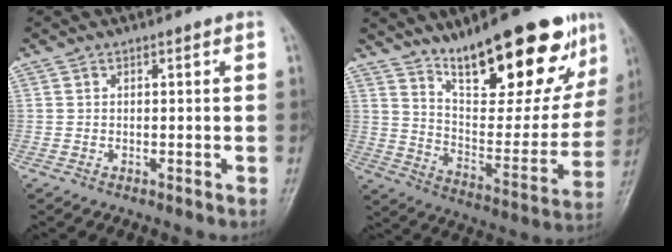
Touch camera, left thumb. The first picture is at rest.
{"total": 23.9, "force": [15.5, 7.8, 16.5], "torque": [-0.199, -0.068, 0.248]}